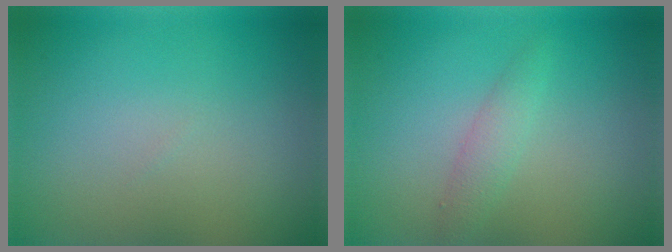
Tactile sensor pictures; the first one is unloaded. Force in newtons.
{"total": 1.6, "press": 1.6, "slide": 0.0}